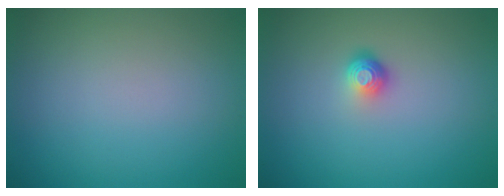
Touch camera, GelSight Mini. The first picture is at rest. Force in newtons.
{"total": 1.8, "press": 1.2, "slide": 1.3}